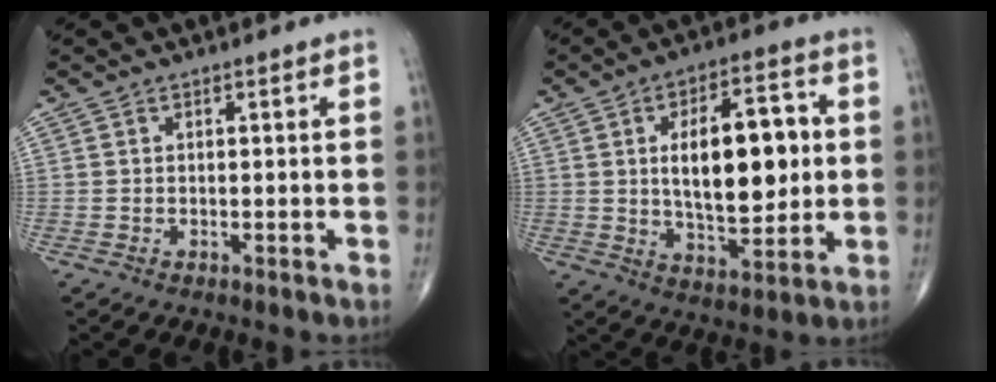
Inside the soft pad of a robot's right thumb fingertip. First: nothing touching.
{"total": 17.0, "force": [1.9, 8.0, 14.9], "torque": [-0.204, 0.000, 0.033]}